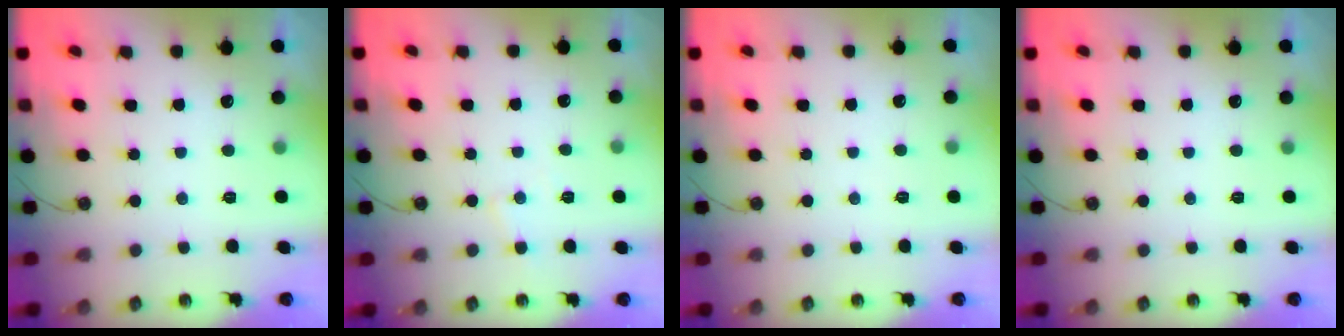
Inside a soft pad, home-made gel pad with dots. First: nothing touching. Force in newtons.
{"total": 4.0, "press": 3.9, "slide": 0.6}
{"total": 2.8, "press": 2.8, "slide": 0.5}
{"total": 0.0}